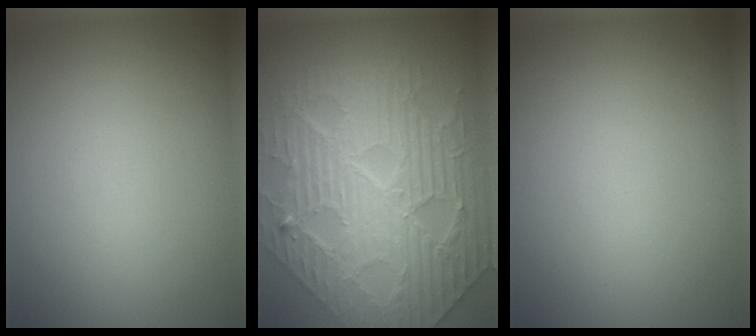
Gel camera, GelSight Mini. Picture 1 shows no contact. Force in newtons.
{"total": 10.8, "press": 7.4, "slide": 7.9}
{"total": 0.0}